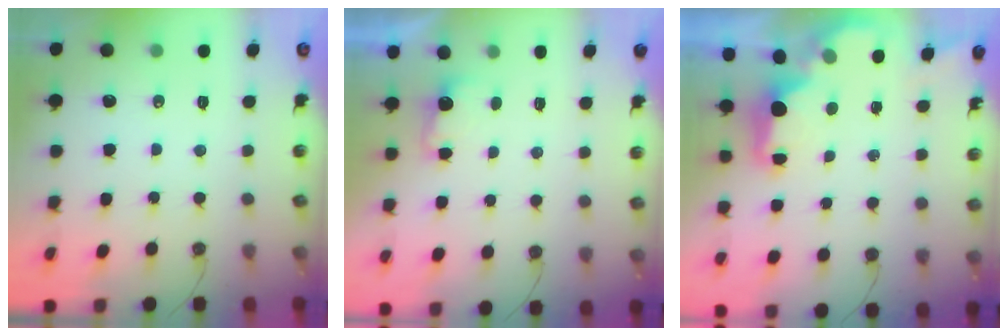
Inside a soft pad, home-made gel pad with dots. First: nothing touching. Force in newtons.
{"total": 2.6, "press": 2.4, "slide": 1.0}
{"total": 2.2, "press": 2.1, "slide": 0.8}